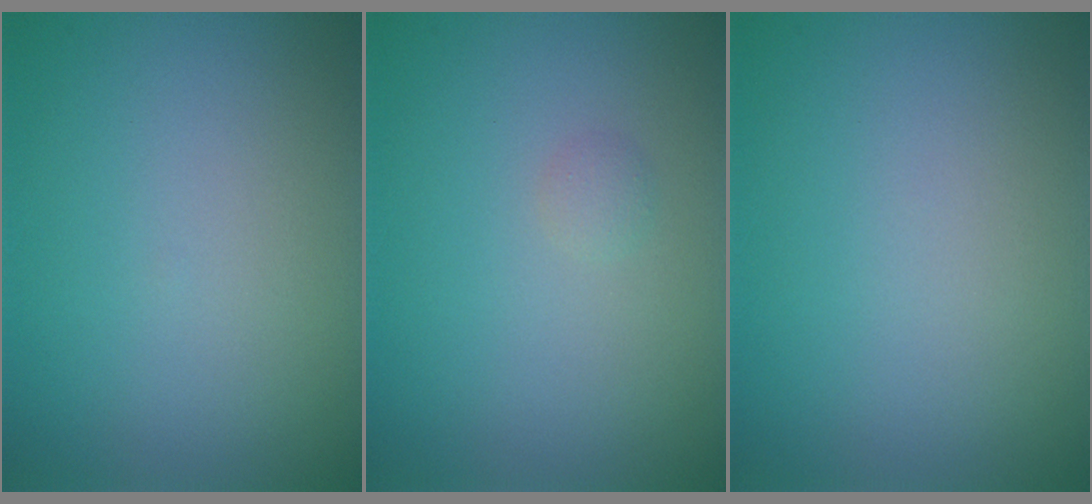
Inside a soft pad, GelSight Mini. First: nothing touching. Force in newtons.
{"total": 0.6, "press": 0.6, "slide": 0.0}
{"total": 0.0}